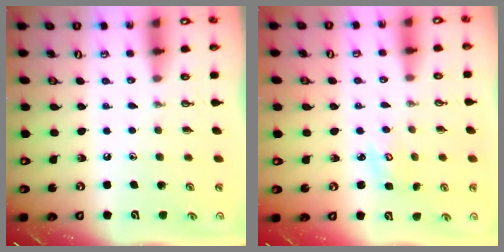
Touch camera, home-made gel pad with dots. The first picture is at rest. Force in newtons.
{"total": 3.4, "press": 3.4, "slide": 0.4}